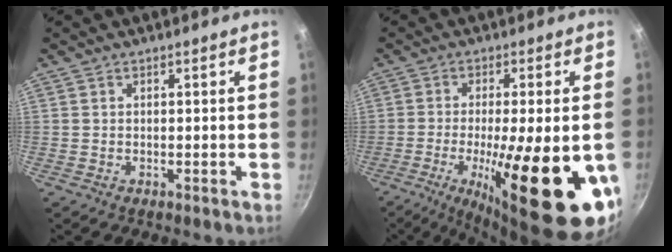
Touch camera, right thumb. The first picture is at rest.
{"total": 24.5, "force": [-6.2, 6.7, 22.8], "torque": [-0.324, -0.011, -0.083]}